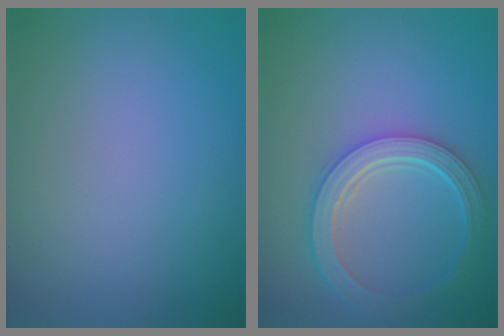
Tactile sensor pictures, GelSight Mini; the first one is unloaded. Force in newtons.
{"total": 5.1, "press": 4.0, "slide": 3.1}